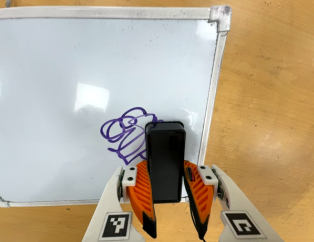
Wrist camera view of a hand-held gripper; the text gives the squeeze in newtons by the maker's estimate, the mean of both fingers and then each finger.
{"total": 9.6, "left": 9.5, "right": 9.7}